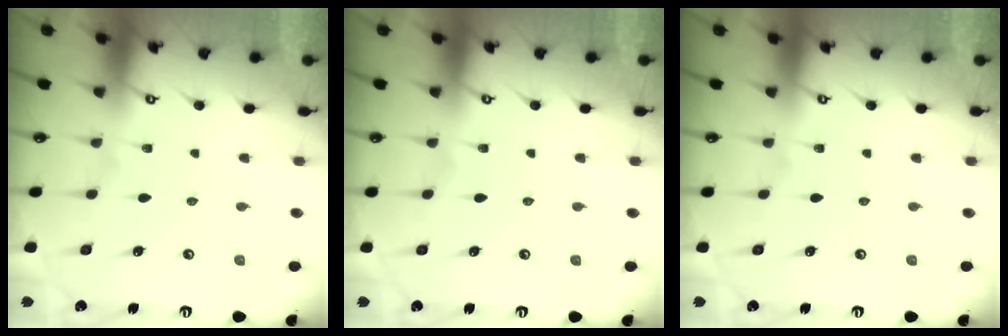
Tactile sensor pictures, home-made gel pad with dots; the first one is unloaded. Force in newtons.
{"total": 0.0}
{"total": 0.0}